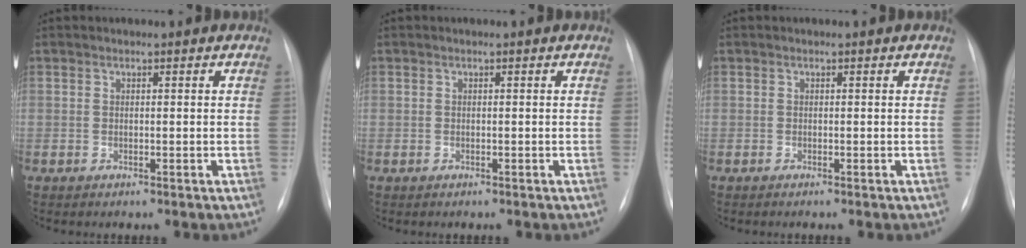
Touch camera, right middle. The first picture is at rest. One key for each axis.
{"total": 0.0}
{"total": 0.0}